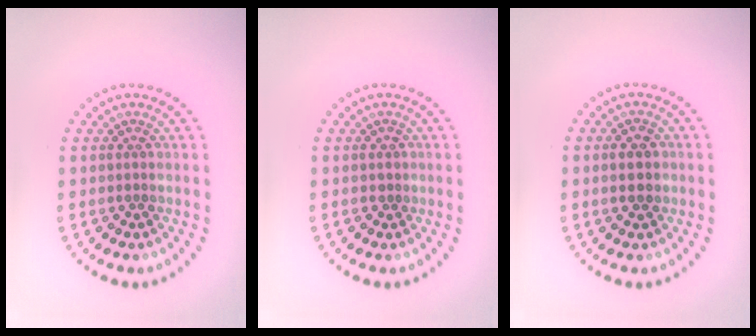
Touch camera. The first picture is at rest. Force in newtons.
{"total": 0.5, "press": 0.2, "slide": 0.5}
{"total": 2.2, "press": 2.1, "slide": 0.3}